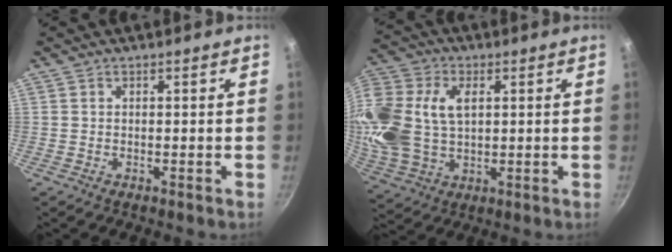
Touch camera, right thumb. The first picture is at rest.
{"total": 21.7, "force": [4.4, 15.0, 15.0], "torque": [-0.351, 0.016, 0.086]}